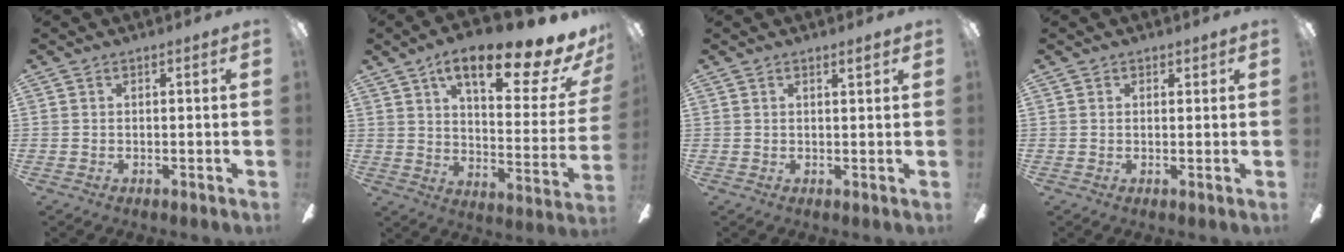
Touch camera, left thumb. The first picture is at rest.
{"total": 20.1, "force": [13.1, 6.2, 13.9], "torque": [-0.208, -0.085, 0.207]}
{"total": 1.7, "force": [1.2, 0.2, 1.2], "torque": [-0.016, -0.004, 0.019]}
{"total": 1.2, "force": [0.8, 0.8, 0.1], "torque": [0.007, -0.003, 0.015]}